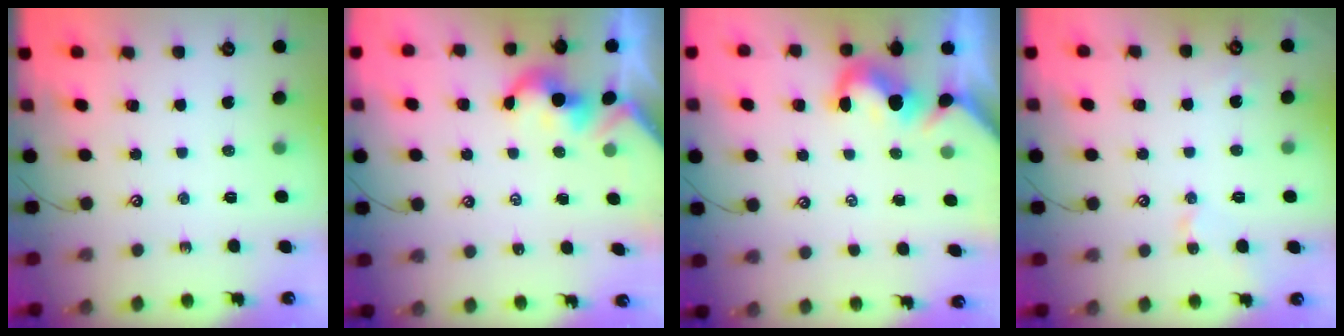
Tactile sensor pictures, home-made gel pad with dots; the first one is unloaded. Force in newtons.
{"total": 1.9, "press": 1.9, "slide": 0.2}
{"total": 0.0}
{"total": 2.6, "press": 2.6, "slide": 0.1}